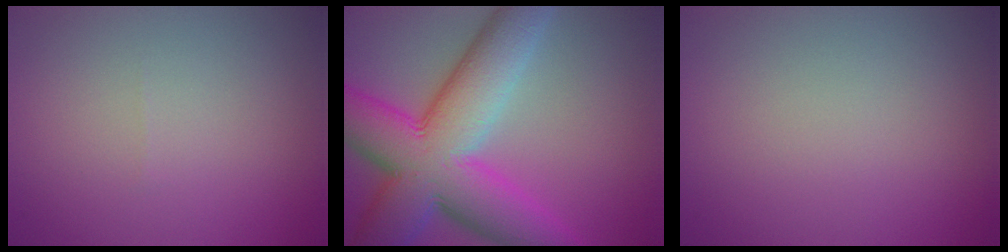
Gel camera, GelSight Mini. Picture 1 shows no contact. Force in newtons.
{"total": 13.1, "press": 13.1, "slide": 0.4}
{"total": 0.0}